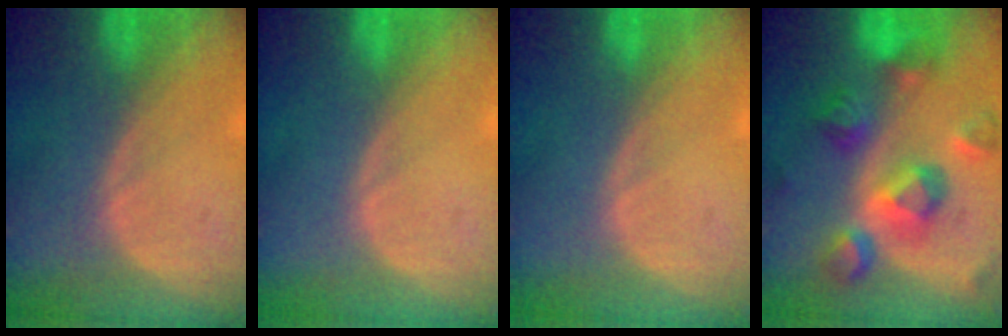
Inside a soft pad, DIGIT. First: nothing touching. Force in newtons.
{"total": 0.0}
{"total": 0.0}
{"total": 10.5, "press": 9.4, "slide": 4.7}